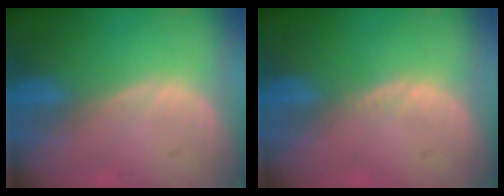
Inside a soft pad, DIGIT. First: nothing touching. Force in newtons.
{"total": 0.7, "press": 0.6, "slide": 0.3}